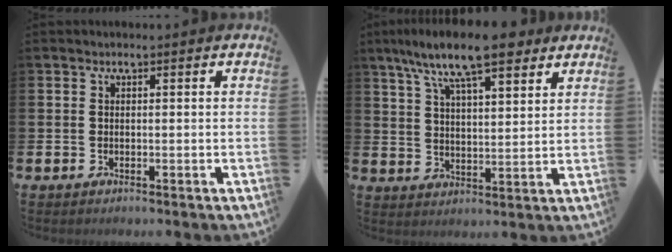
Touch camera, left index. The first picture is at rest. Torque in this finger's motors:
{"motor_torque": [1.17, -0.97, 1.05, 0.21]}